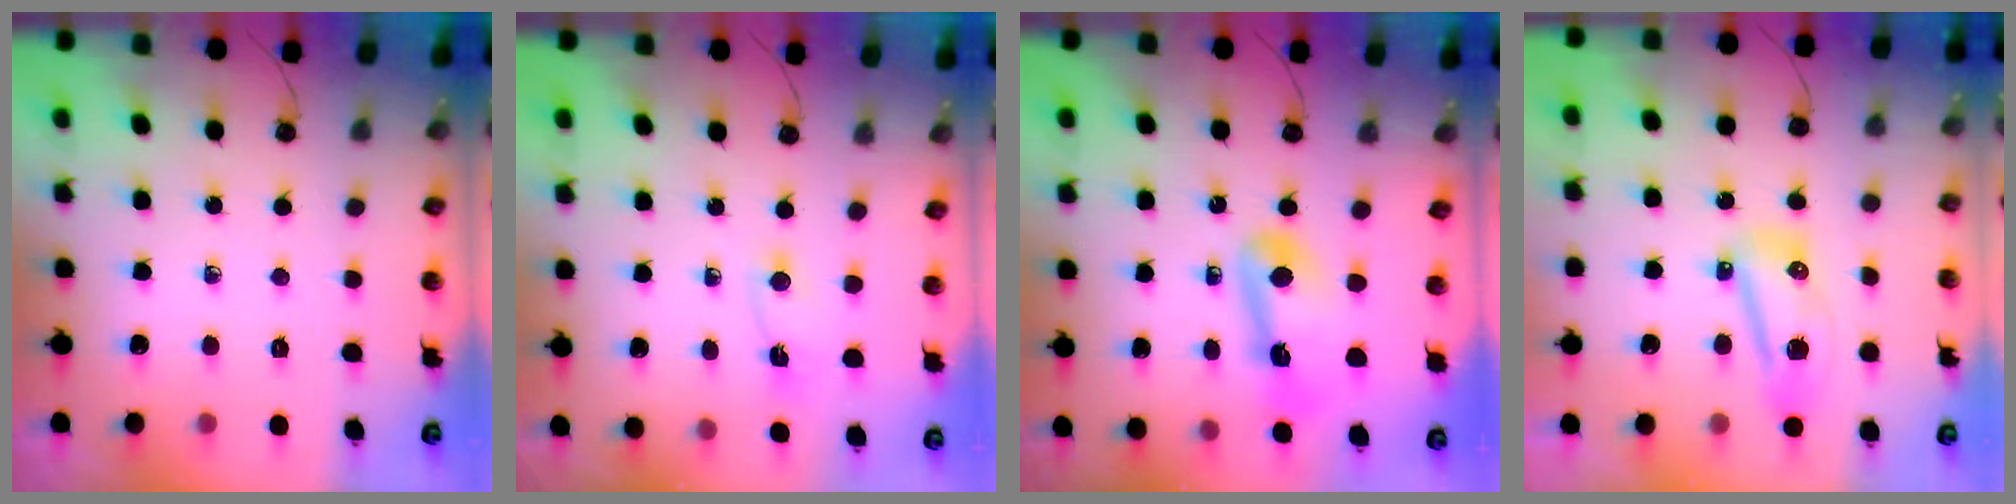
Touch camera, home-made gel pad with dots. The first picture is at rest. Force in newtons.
{"total": 1.4, "press": 1.4, "slide": 0.3}
{"total": 12.7, "press": 12.6, "slide": 1.5}
{"total": 9.6, "press": 9.1, "slide": 2.9}